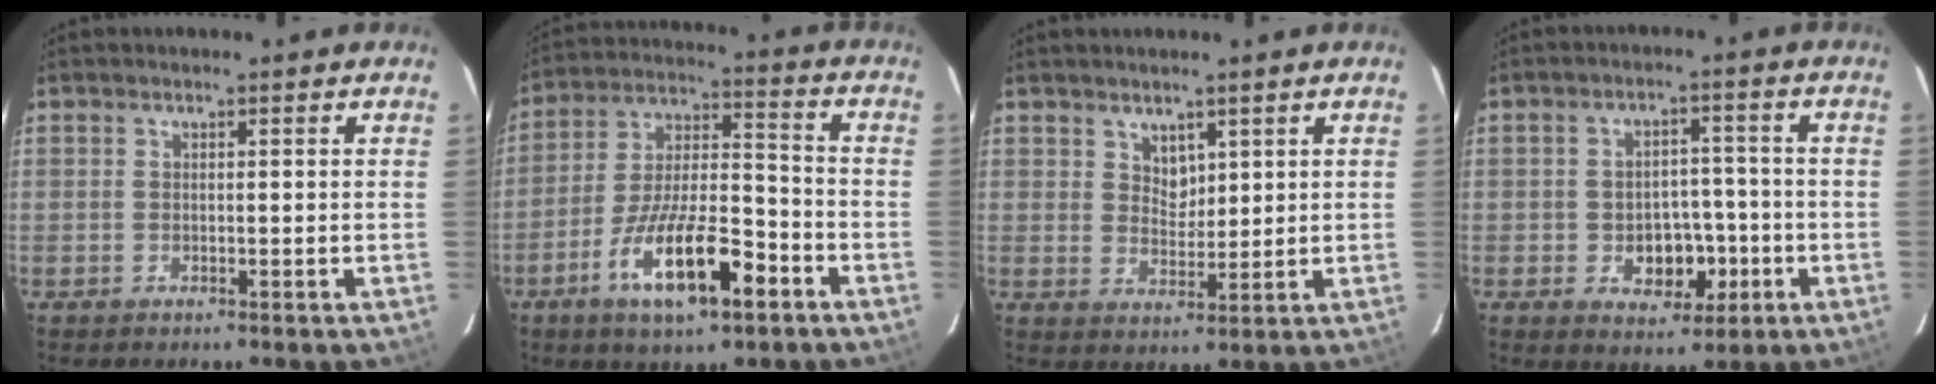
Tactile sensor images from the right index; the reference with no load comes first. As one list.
[{"total": 15.9, "force": [-8.3, 4.8, 12.6], "torque": [-0.245, -0.007, -0.143]}, {"total": 3.5, "force": [2.2, 2.3, 1.4], "torque": [-0.016, 0.000, 0.042]}, {"total": 7.5, "force": [-2.5, 5.6, 4.3], "torque": [-0.079, 0.010, -0.020]}]